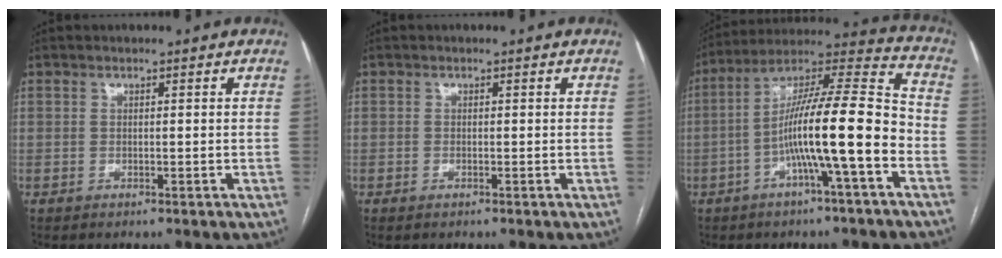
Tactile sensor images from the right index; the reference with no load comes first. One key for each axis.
{"total": 0.5, "fx": -0.3, "fy": 0.2, "fz": 0.3, "tx": -0.008, "ty": 0.000, "tz": -0.002}
{"total": 16.0, "fx": -4.7, "fy": 0.6, "fz": 15.3, "tx": -0.262, "ty": 0.021, "tz": -0.083}